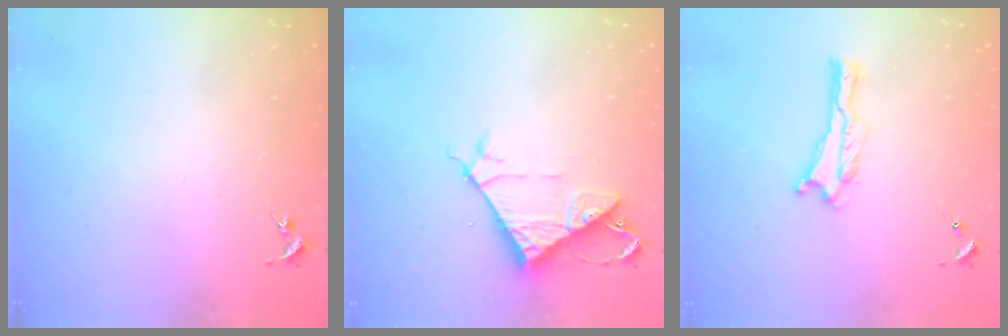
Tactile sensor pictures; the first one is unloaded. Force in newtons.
{"total": 7.0, "press": 7.0, "slide": 0.7}
{"total": 0.0}